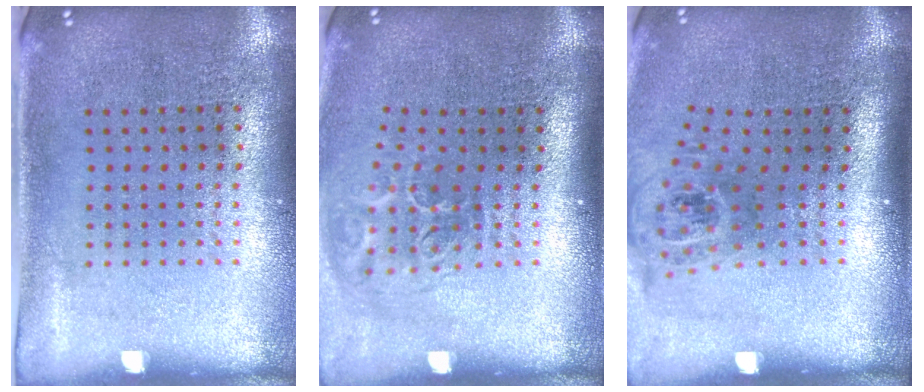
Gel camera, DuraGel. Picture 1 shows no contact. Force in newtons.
{"total": 2.0, "press": 1.3, "slide": 1.5}
{"total": 1.7, "press": 1.2, "slide": 1.2}